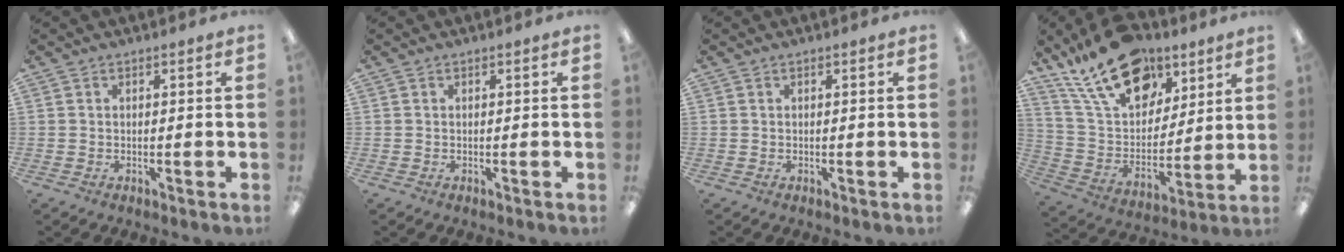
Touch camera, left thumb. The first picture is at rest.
{"total": 0.0}
{"total": 0.0}
{"total": 21.3, "force": [13.9, 12.1, 10.7], "torque": [-0.187, -0.067, 0.252]}